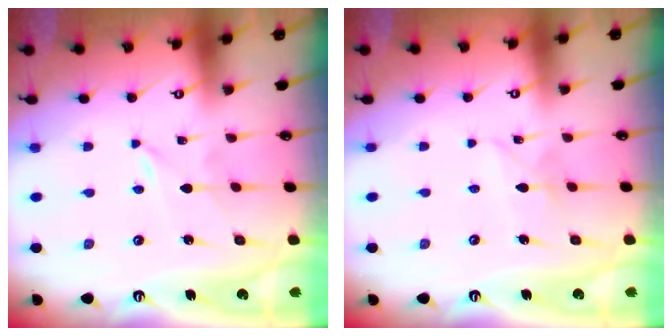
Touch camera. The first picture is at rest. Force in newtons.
{"total": 4.8, "press": 4.8, "slide": 0.4}